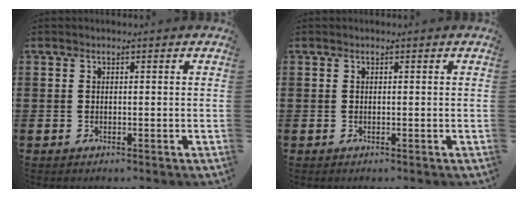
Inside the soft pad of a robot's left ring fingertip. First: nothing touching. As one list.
[{"total": 0.0}]